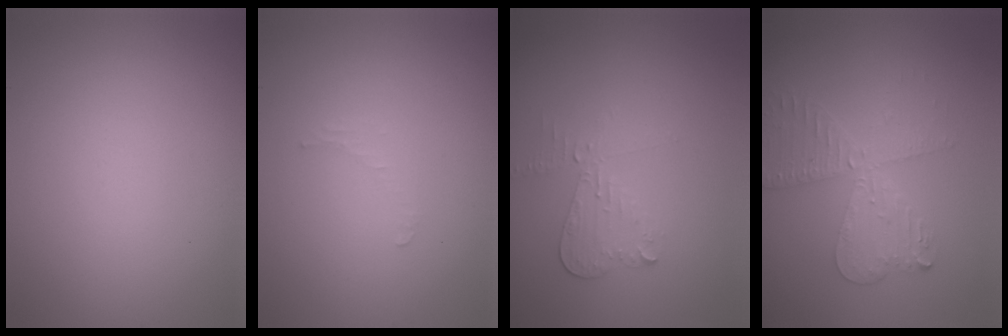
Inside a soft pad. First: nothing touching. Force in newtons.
{"total": 0.7, "press": 0.7, "slide": 0.1}
{"total": 2.1, "press": 2.0, "slide": 0.5}
{"total": 4.0, "press": 3.5, "slide": 2.0}